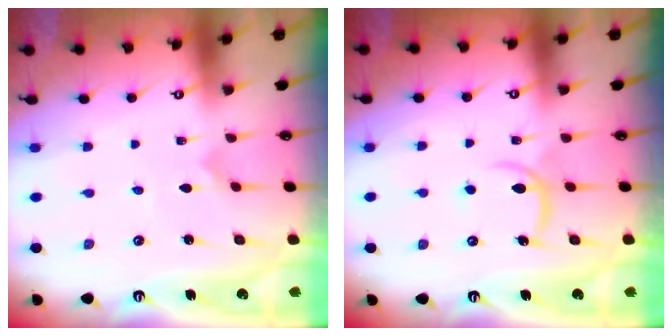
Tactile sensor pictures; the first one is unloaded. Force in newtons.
{"total": 7.5, "press": 7.4, "slide": 0.7}